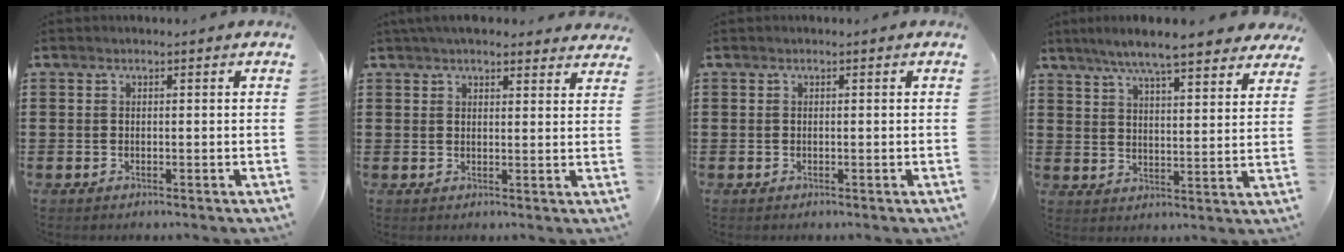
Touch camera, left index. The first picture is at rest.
{"total": 4.1, "force": [3.7, 0.9, 1.5], "torque": [-0.039, -0.005, 0.069]}
{"total": 0.0}
{"total": 7.6, "force": [6.6, 0.4, 3.7], "torque": [-0.094, -0.023, 0.115]}